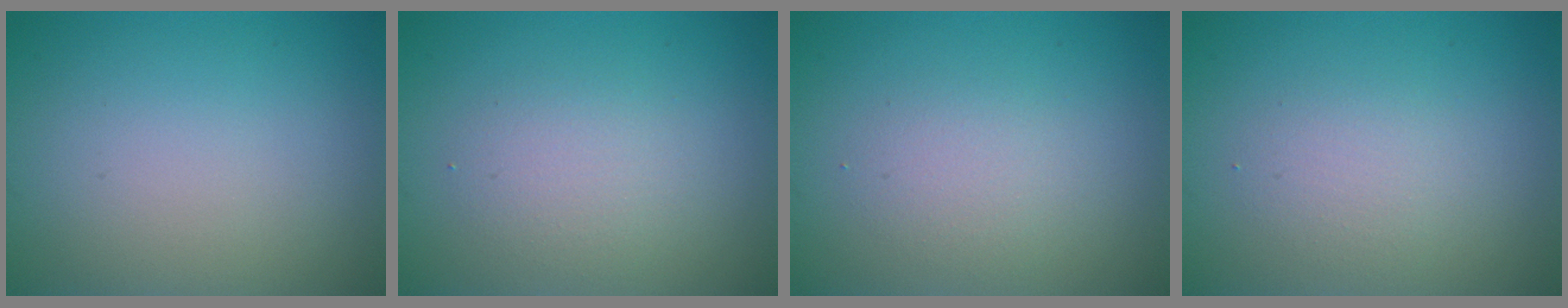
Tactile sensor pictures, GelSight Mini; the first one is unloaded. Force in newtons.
{"total": 2.4, "press": 2.4, "slide": 0.0}
{"total": 2.0, "press": 2.0, "slide": 0.2}
{"total": 2.0, "press": 2.0, "slide": 0.1}